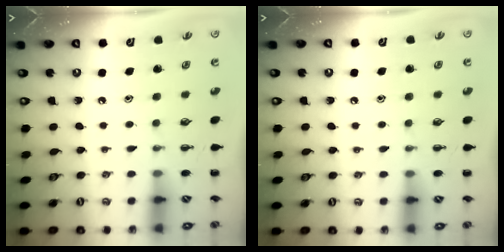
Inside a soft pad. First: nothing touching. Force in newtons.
{"total": 5.7, "press": 5.4, "slide": 1.8}